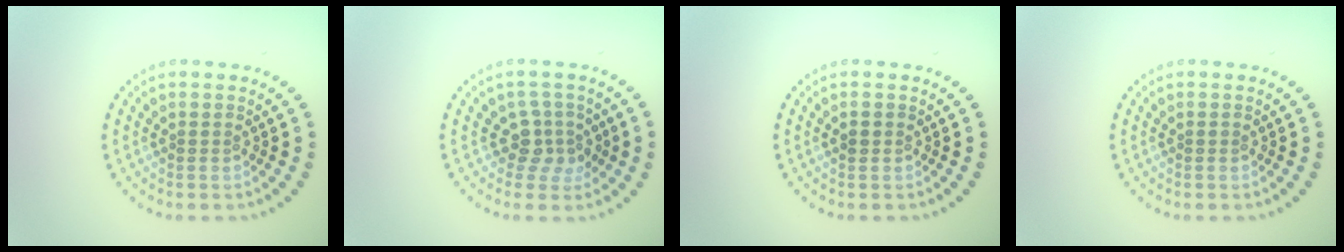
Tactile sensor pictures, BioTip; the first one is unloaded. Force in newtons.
{"total": 2.6, "press": 2.1, "slide": 1.5}
{"total": 1.0, "press": 1.0, "slide": 0.1}
{"total": 0.0}